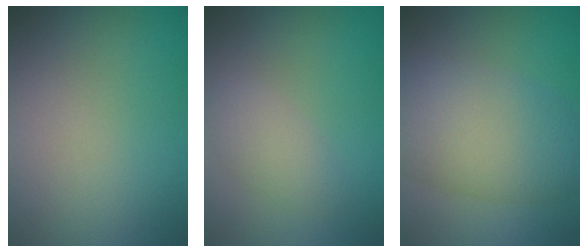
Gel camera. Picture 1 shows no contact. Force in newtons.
{"total": 2.1, "press": 2.1, "slide": 0.2}
{"total": 8.9, "press": 8.9, "slide": 0.4}